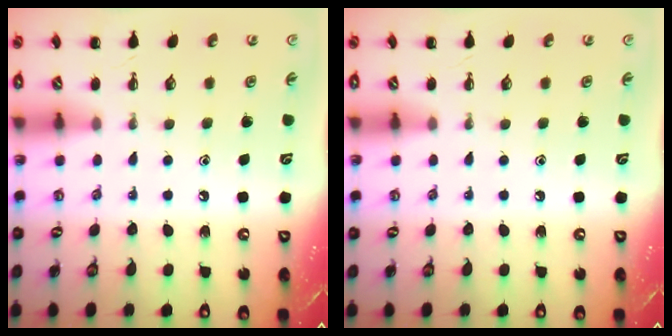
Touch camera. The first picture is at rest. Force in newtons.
{"total": 0.0}